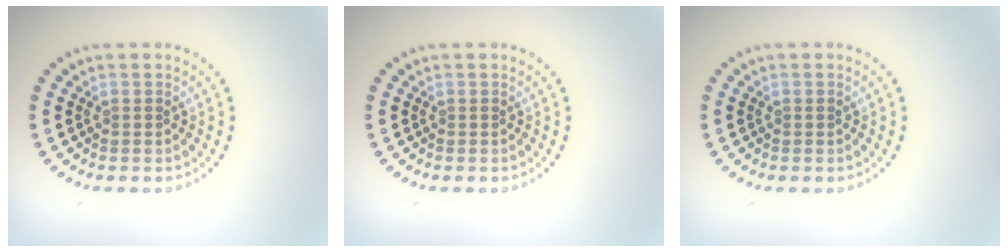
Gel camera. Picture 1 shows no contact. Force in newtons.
{"total": 0.0}
{"total": 0.0}